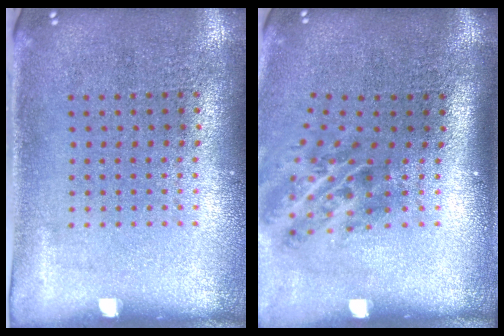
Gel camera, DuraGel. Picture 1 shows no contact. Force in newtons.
{"total": 2.1, "press": 1.3, "slide": 1.7}